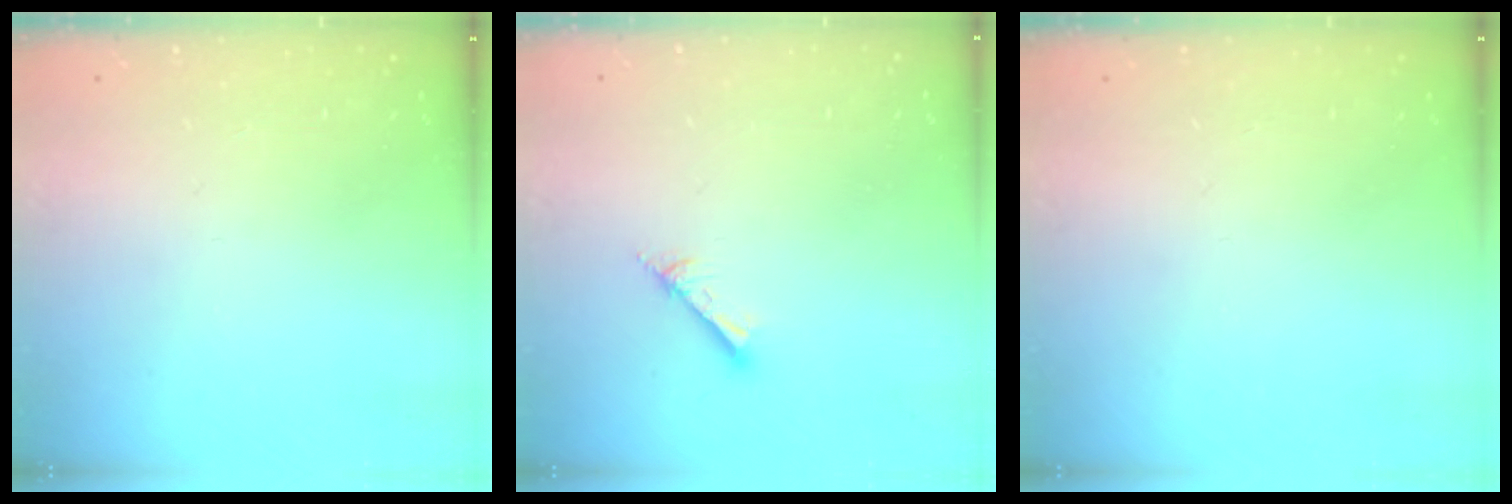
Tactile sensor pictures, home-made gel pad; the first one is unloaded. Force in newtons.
{"total": 2.6, "press": 2.6, "slide": 0.1}
{"total": 0.0}